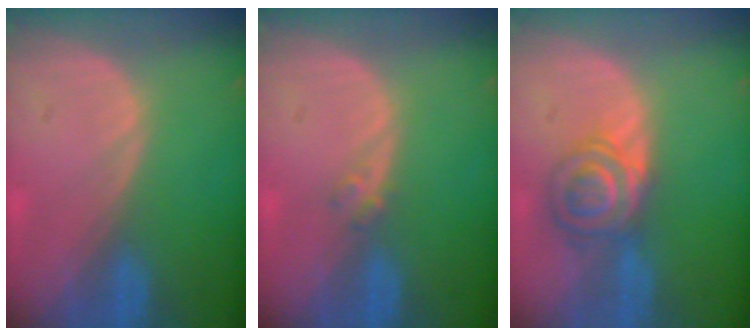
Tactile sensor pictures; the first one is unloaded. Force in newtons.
{"total": 1.4, "press": 1.2, "slide": 0.7}
{"total": 6.8, "press": 5.9, "slide": 3.5}